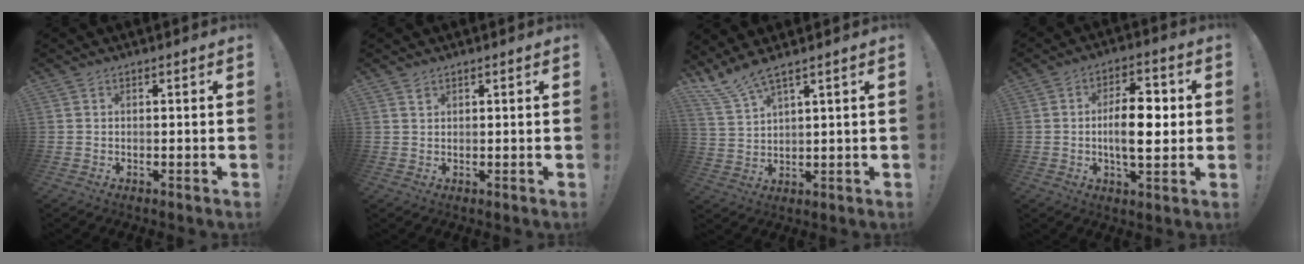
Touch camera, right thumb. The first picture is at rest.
{"total": 1.0, "force": [0.7, 0.6, 0.3], "torque": [0.006, -0.006, 0.011]}
{"total": 6.3, "force": [5.2, 0.5, 3.5], "torque": [-0.088, -0.024, 0.099]}
{"total": 12.3, "force": [-0.5, 5.8, 10.9], "torque": [-0.174, 0.005, -0.013]}